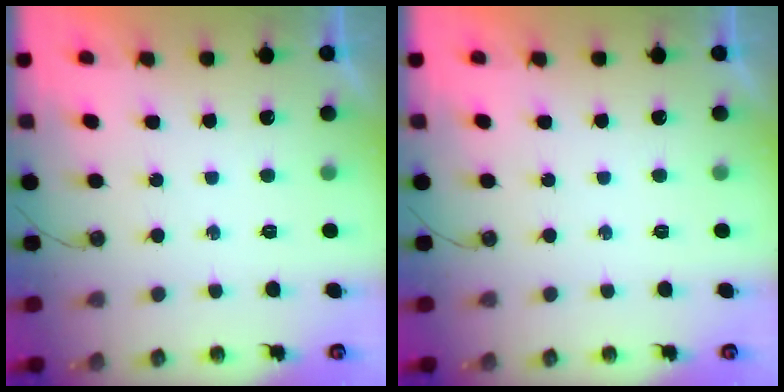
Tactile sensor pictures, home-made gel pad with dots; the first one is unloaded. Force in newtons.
{"total": 0.0}